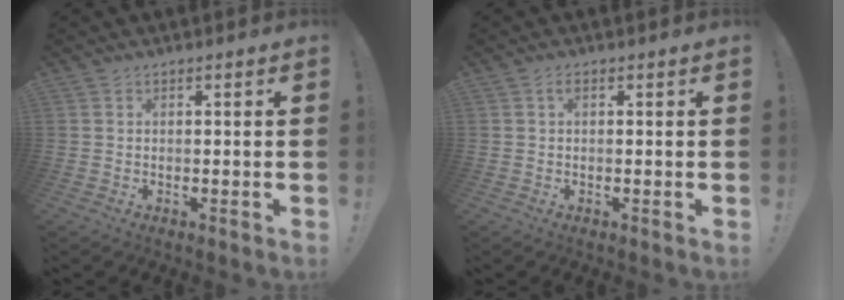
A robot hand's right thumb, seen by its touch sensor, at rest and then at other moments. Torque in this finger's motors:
{"motor_torque": [-0.08, 0.07, 0.09, 0.00, 0.00]}